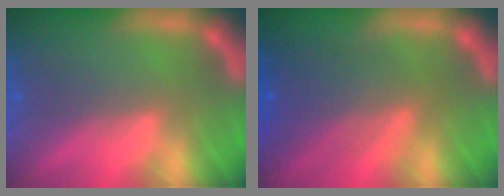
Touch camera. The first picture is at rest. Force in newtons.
{"total": 6.0}